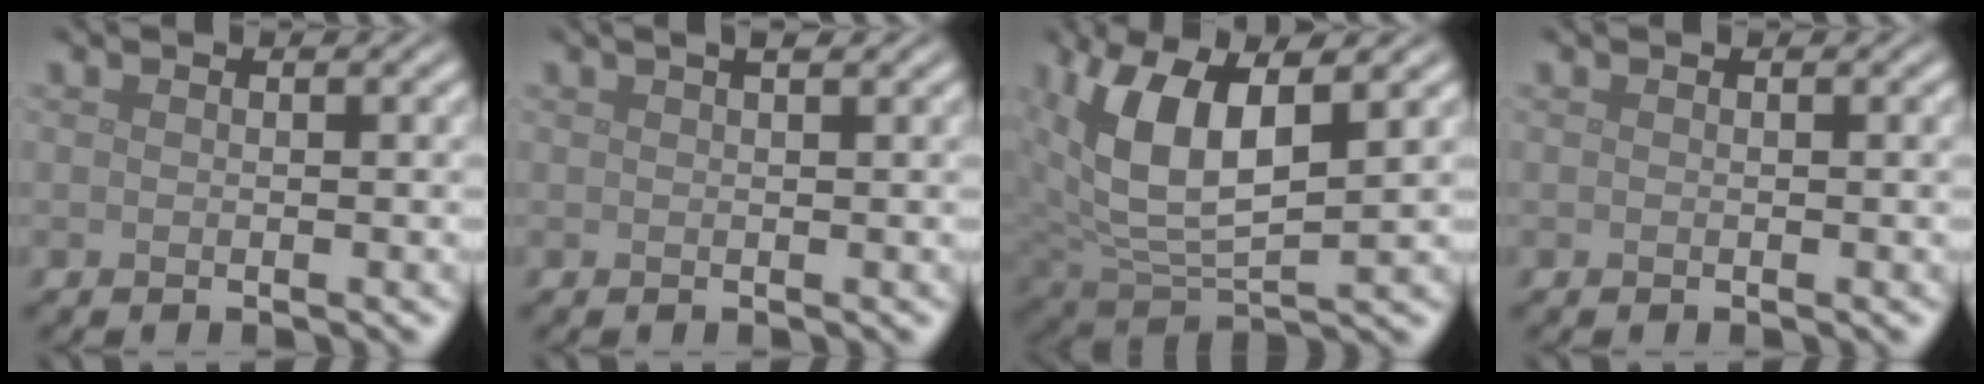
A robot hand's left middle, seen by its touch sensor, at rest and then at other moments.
{"total": 2.4, "force": [1.4, 1.0, 1.7], "torque": [-0.007, 0.005, -0.002]}
{"total": 8.0, "force": [2.4, 3.7, 6.7], "torque": [-0.145, -0.003, 0.044]}
{"total": 0.0}